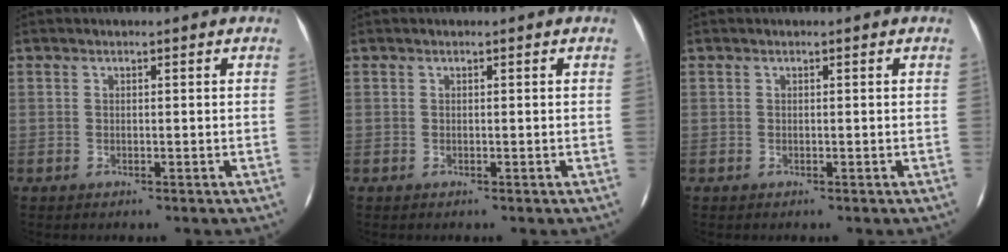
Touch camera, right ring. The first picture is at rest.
{"total": 0.0}
{"total": 0.0}